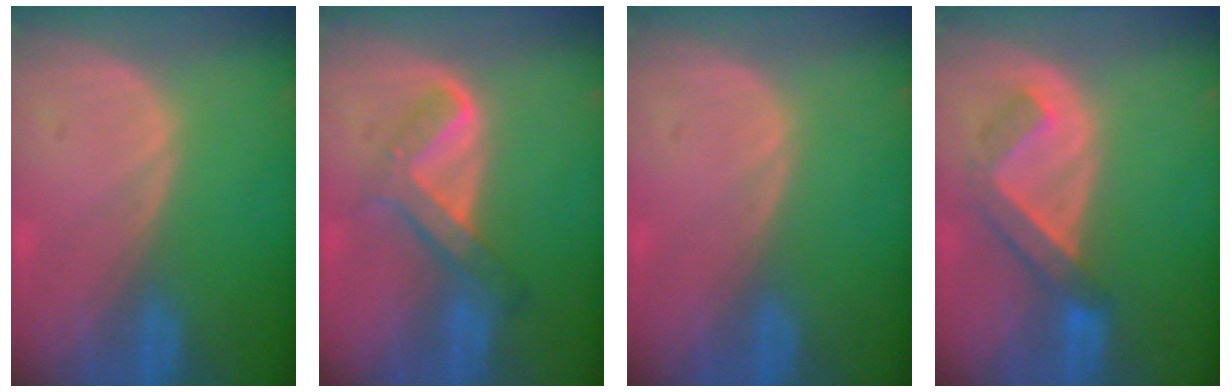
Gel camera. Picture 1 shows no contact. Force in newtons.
{"total": 6.1, "press": 5.4, "slide": 2.8}
{"total": 0.0}
{"total": 5.1, "press": 5.1, "slide": 0.6}